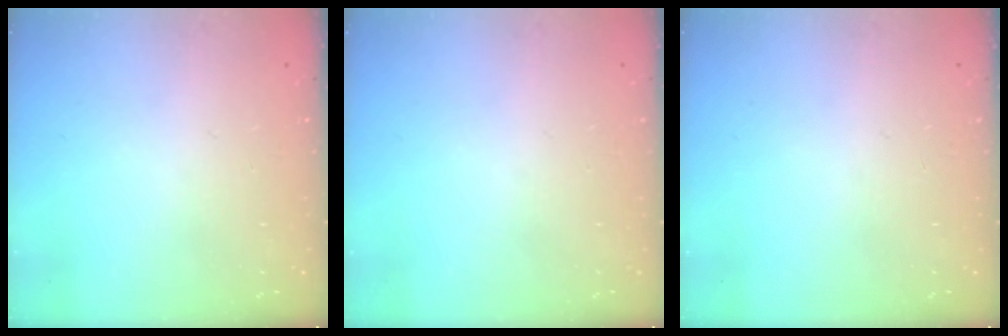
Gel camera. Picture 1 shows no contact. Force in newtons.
{"total": 0.0}
{"total": 0.0}